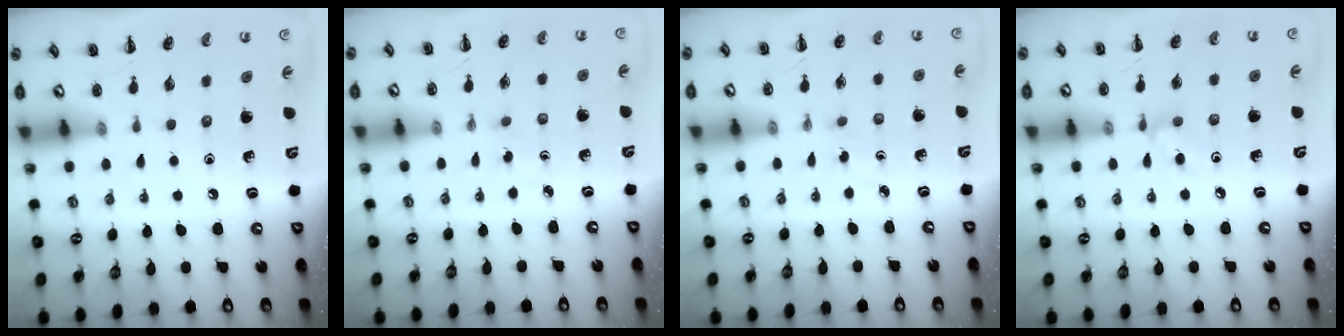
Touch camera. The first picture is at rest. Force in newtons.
{"total": 1.3, "press": 1.2, "slide": 0.6}
{"total": 1.3, "press": 1.2, "slide": 0.6}
{"total": 5.5, "press": 5.3, "slide": 1.5}